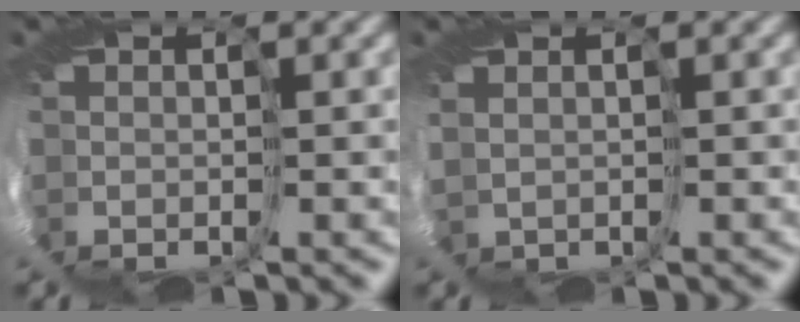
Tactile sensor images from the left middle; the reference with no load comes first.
{"total": 1.5, "force": [1.2, 0.8, 0.2], "torque": [-0.028, 0.009, 0.028]}